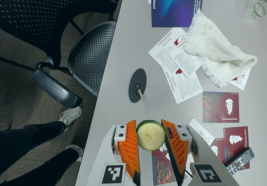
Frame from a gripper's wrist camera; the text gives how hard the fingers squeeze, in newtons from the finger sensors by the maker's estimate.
{"total": 9.6, "left": 9.3, "right": 9.8}